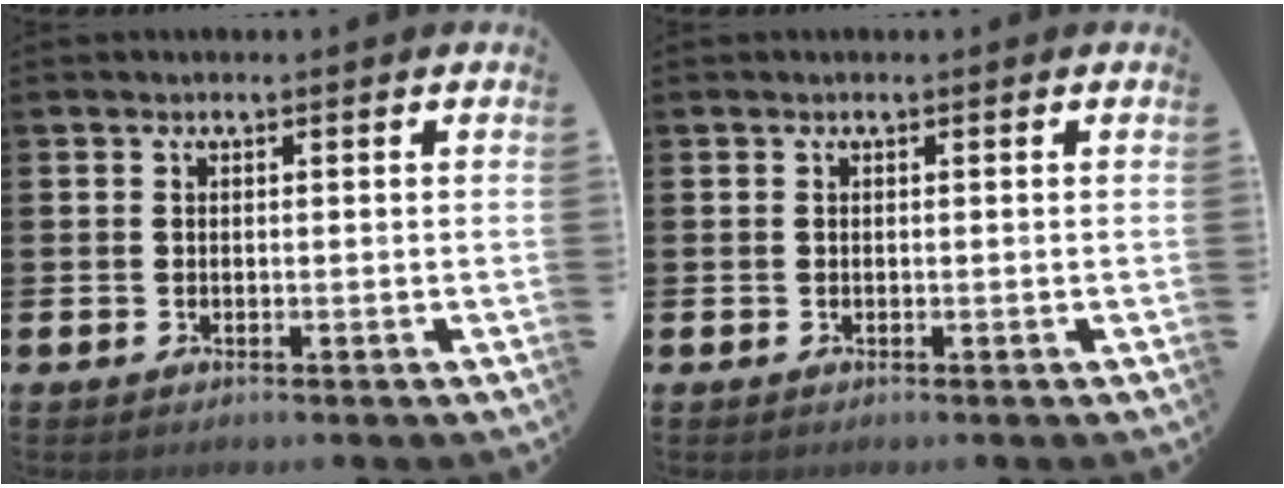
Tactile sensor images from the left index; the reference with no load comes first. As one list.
[{"total": 0.0}]